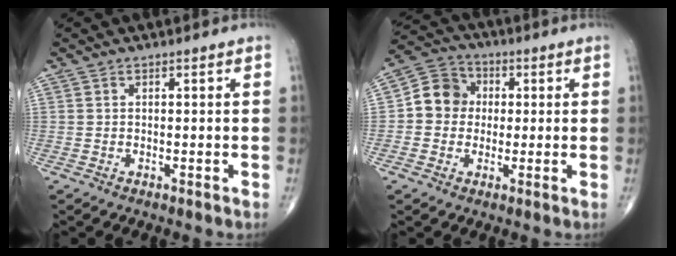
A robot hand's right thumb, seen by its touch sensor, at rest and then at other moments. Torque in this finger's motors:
{"motor_torque": [0.22, 0.16, 0.17, -0.33, 0.02]}